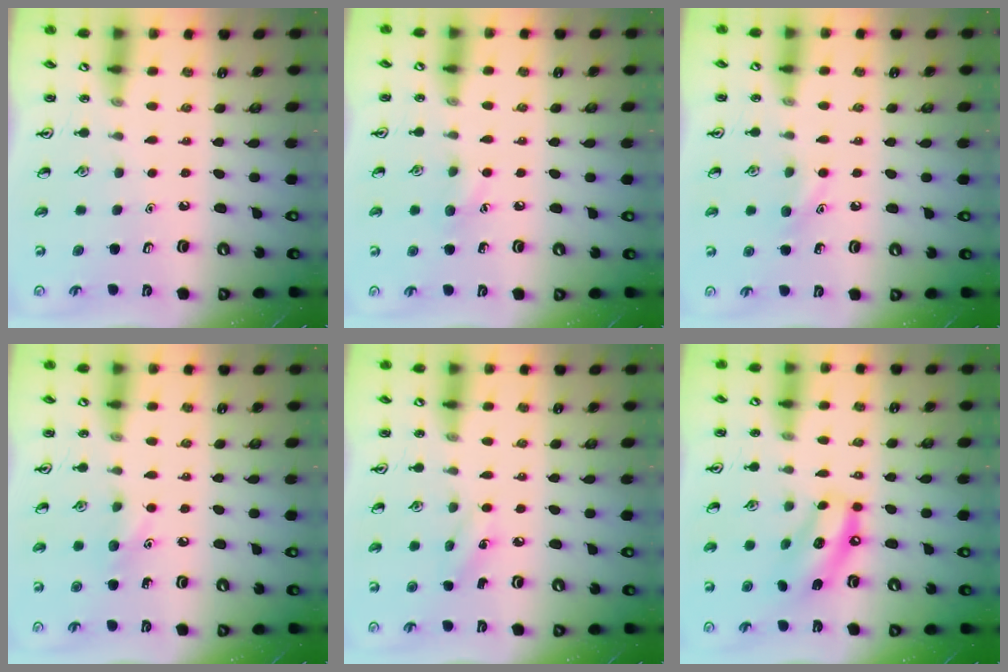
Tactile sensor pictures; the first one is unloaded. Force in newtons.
{"total": 6.5, "press": 6.3, "slide": 1.6}
{"total": 7.0, "press": 6.7, "slide": 2.0}
{"total": 6.4, "press": 6.1, "slide": 2.1}
{"total": 4.0, "press": 3.8, "slide": 1.3}
{"total": 11.7, "press": 11.2, "slide": 3.5}